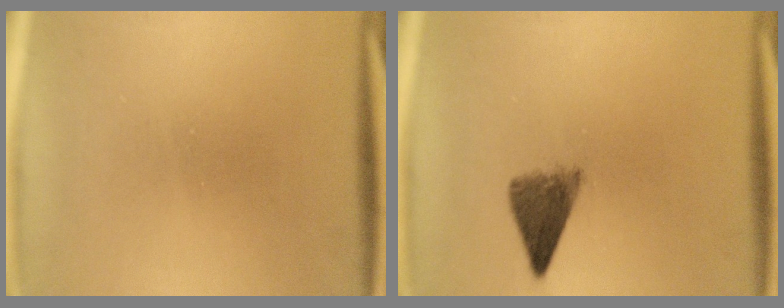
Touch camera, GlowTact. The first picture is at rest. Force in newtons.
{"total": 4.5}